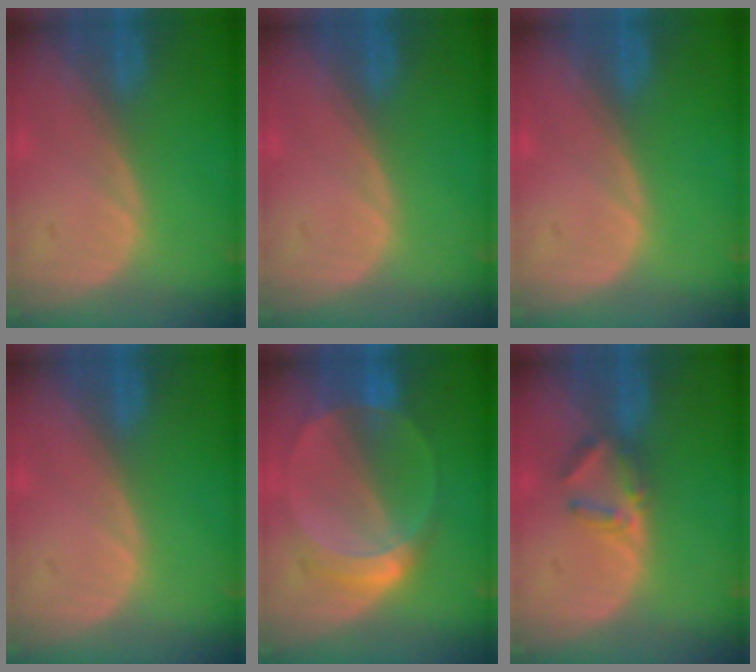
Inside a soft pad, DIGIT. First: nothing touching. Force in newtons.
{"total": 0.0}
{"total": 0.0}
{"total": 0.0}
{"total": 6.2, "press": 5.7, "slide": 2.6}
{"total": 3.5, "press": 3.4, "slide": 1.1}